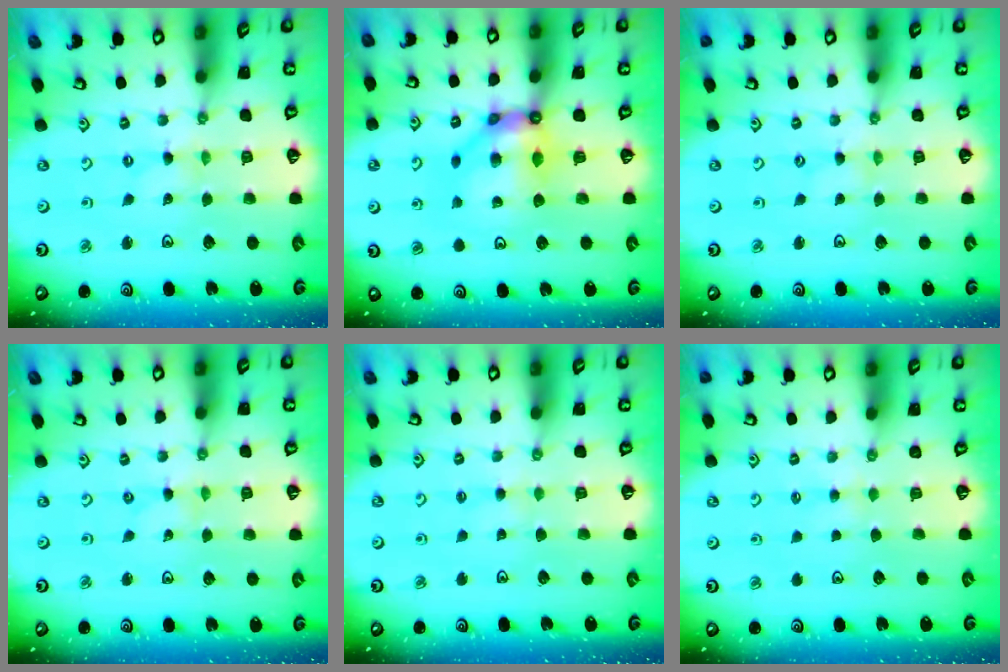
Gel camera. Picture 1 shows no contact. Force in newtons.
{"total": 10.3, "press": 10.3, "slide": 0.7}
{"total": 0.6, "press": 0.6, "slide": 0.1}
{"total": 0.0}
{"total": 1.6, "press": 1.6, "slide": 0.3}
{"total": 2.0, "press": 2.0, "slide": 0.4}